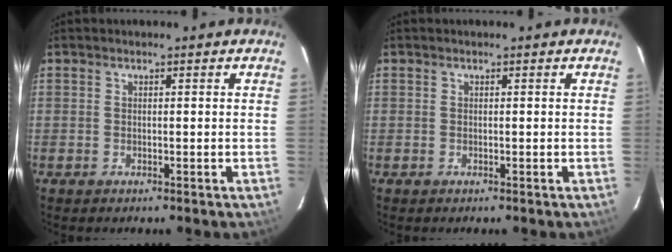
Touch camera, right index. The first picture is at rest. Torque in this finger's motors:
{"motor_torque": [0.00, 0.00, 0.00, 0.00]}